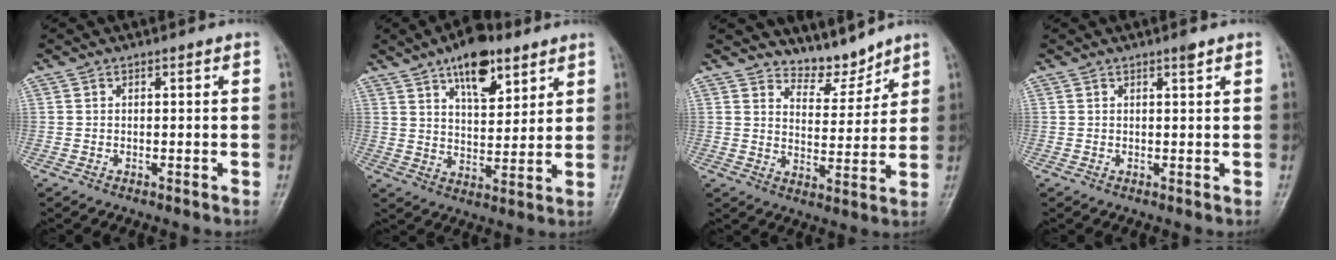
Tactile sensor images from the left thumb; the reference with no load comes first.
{"total": 11.8, "force": [7.1, 5.4, 7.7], "torque": [-0.092, -0.038, 0.114]}
{"total": 5.9, "force": [5.6, 1.9, 0.2], "torque": [0.020, -0.056, 0.105]}
{"total": 1.2, "force": [0.8, 0.2, 0.8], "torque": [-0.012, -0.005, 0.013]}